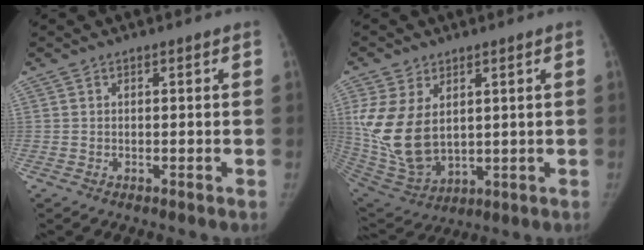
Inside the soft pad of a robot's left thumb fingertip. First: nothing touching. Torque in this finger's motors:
{"motor_torque": [2.44, 2.56, 1.62, -0.99, 0.15]}